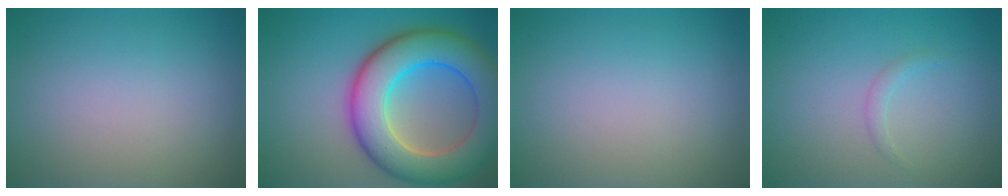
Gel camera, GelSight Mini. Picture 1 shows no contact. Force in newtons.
{"total": 10.6, "press": 10.5, "slide": 0.5}
{"total": 0.0}
{"total": 0.8, "press": 0.8, "slide": 0.1}